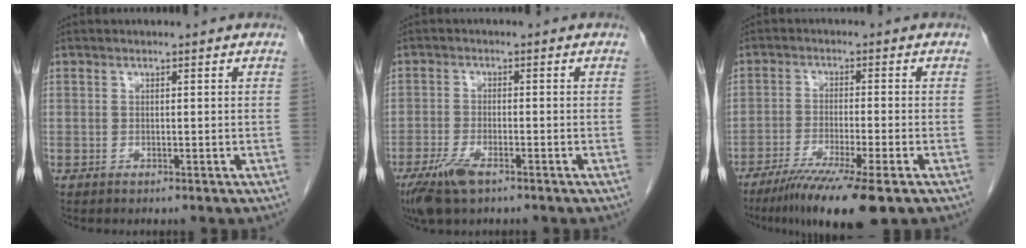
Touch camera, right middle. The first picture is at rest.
{"total": 5.6, "force": [-3.6, 1.5, 4.0], "torque": [-0.088, -0.012, -0.064]}
{"total": 10.8, "force": [-7.2, -0.1, 8.0], "torque": [-0.132, -0.029, -0.115]}